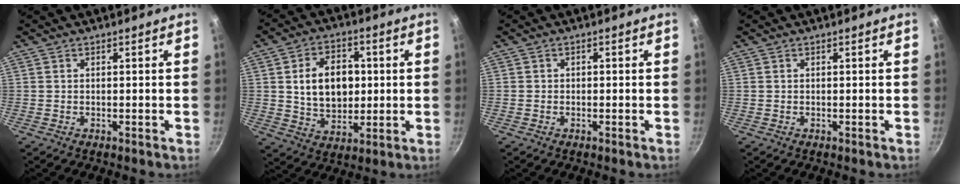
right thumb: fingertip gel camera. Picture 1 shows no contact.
{"total": 12.8, "force": [1.5, 9.1, 8.9], "torque": [-0.111, 0.000, 0.028]}
{"total": 0.7, "force": [-0.3, 0.6, 0.2], "torque": [-0.004, 0.002, -0.007]}
{"total": 0.0}